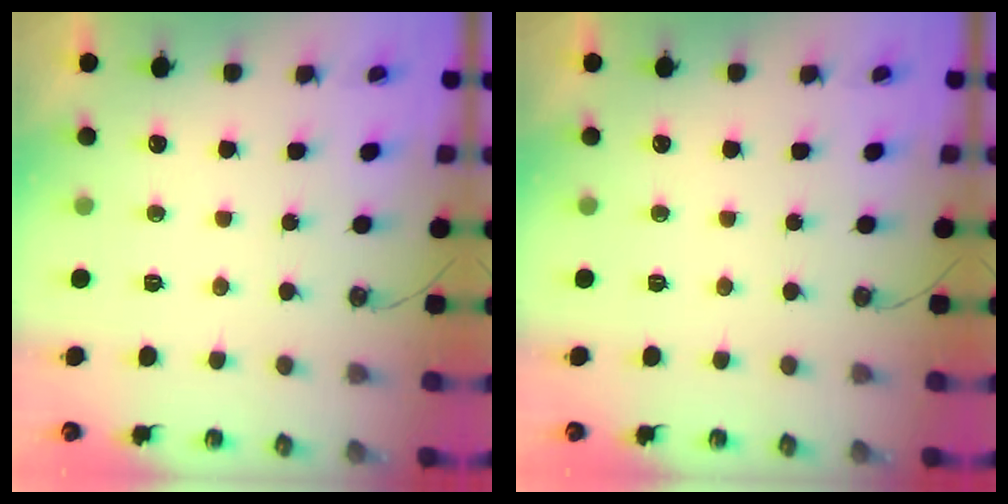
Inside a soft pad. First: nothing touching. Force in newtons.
{"total": 0.0}